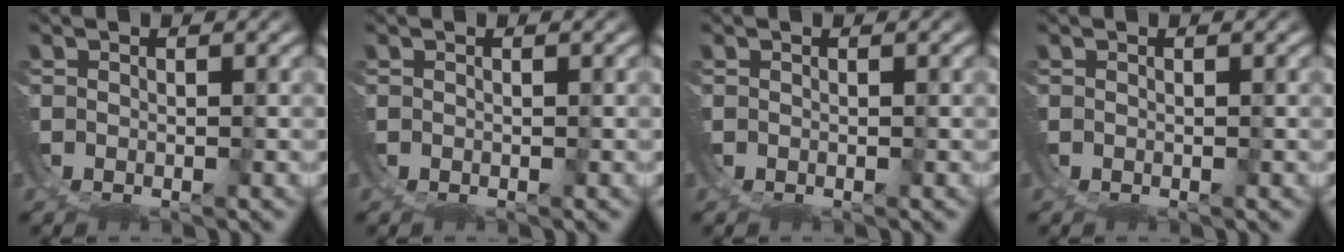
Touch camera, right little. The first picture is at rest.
{"total": 0.0}
{"total": 0.0}
{"total": 0.0}